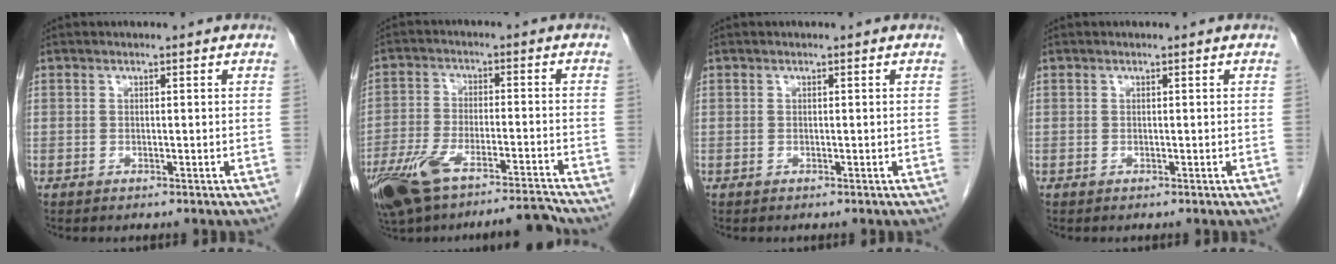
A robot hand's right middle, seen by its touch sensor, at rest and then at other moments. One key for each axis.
{"total": 13.0, "fx": -10.6, "fy": 1.8, "fz": 7.3, "tx": -0.139, "ty": 0.006, "tz": -0.182}
{"total": 0.0}
{"total": 0.0}